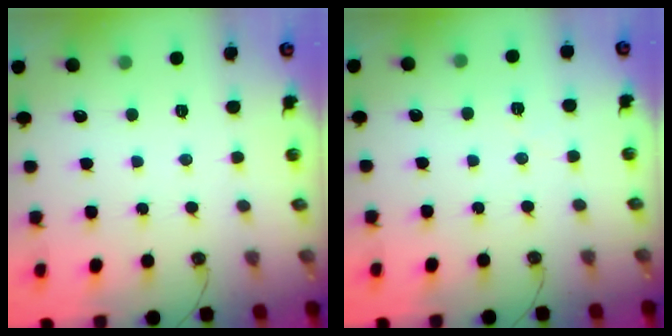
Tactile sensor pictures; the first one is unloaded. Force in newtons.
{"total": 6.2, "press": 3.8, "slide": 4.9}